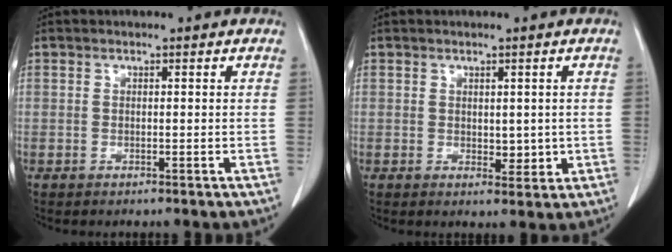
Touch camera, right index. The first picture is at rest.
{"total": 2.8, "force": [0.0, 1.7, 2.3], "torque": [-0.024, -0.005, 0.007]}